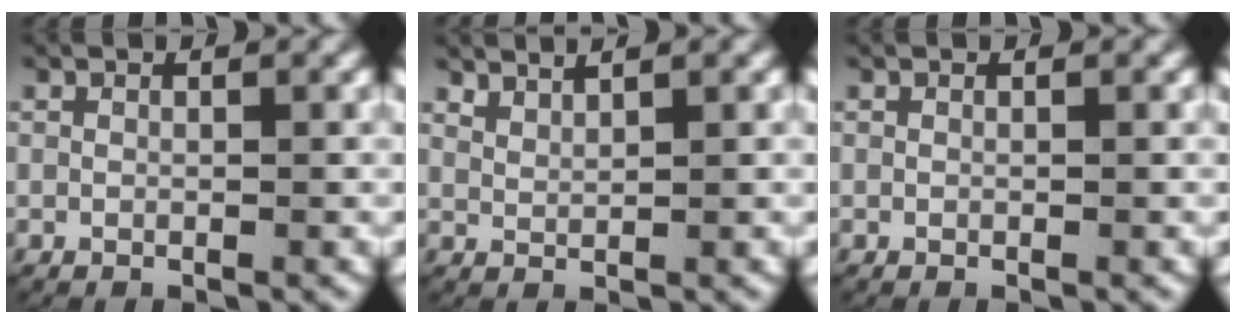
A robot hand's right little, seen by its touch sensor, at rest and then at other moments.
{"total": 2.4, "force": [2.3, 0.4, 0.6], "torque": [-0.014, -0.001, 0.045]}
{"total": 0.0}